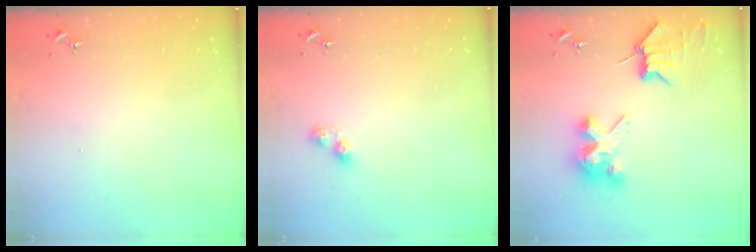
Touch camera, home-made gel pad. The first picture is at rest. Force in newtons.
{"total": 5.7, "press": 5.7, "slide": 0.4}
{"total": 8.3, "press": 8.3, "slide": 0.3}